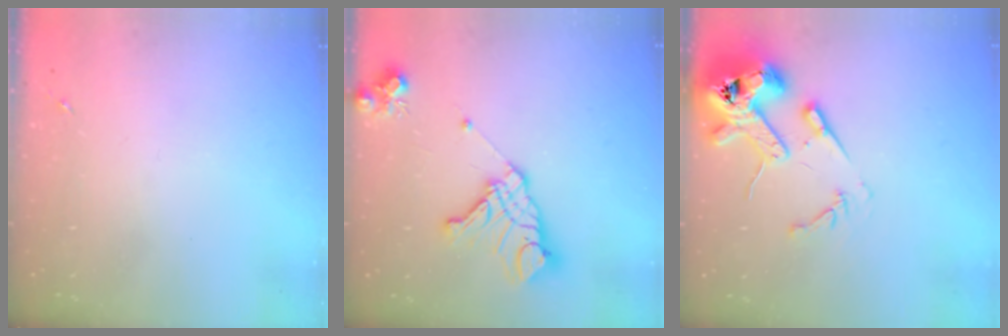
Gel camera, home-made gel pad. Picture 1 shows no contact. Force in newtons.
{"total": 15.8, "press": 15.7, "slide": 1.7}
{"total": 15.1, "press": 15.0, "slide": 2.1}